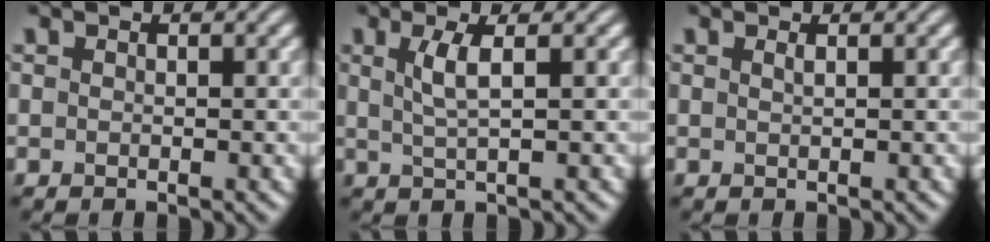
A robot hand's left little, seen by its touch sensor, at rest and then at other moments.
{"total": 2.6, "force": [0.8, 0.6, 2.4], "torque": [-0.048, -0.003, 0.015]}
{"total": 0.6, "force": [0.3, 0.2, 0.4], "torque": [-0.004, 0.001, 0.005]}